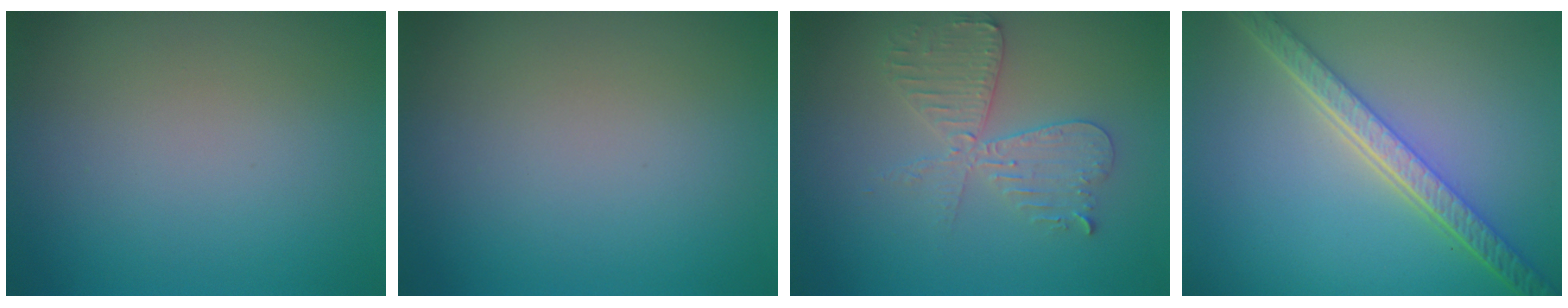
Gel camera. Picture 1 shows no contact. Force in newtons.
{"total": 0.0}
{"total": 3.7, "press": 3.6, "slide": 0.6}
{"total": 5.7, "press": 4.3, "slide": 3.7}